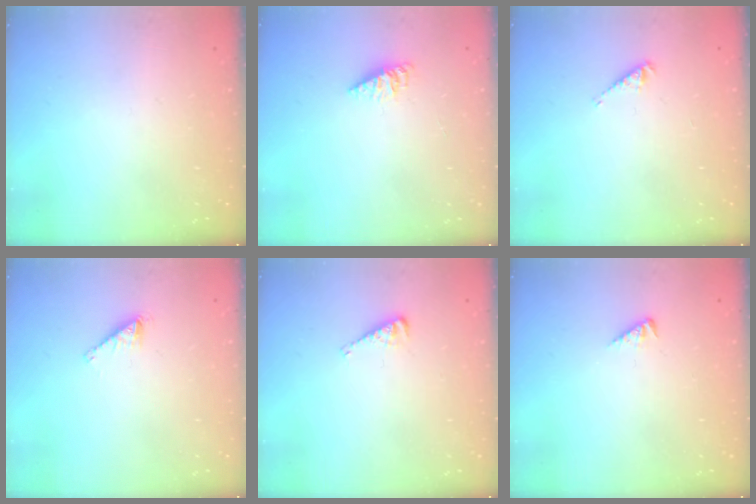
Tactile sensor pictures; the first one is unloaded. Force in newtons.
{"total": 2.9, "press": 2.9, "slide": 0.3}
{"total": 2.9, "press": 2.9, "slide": 0.5}
{"total": 1.8, "press": 1.8, "slide": 0.1}
{"total": 4.0, "press": 3.9, "slide": 0.5}
{"total": 2.1, "press": 2.1, "slide": 0.4}